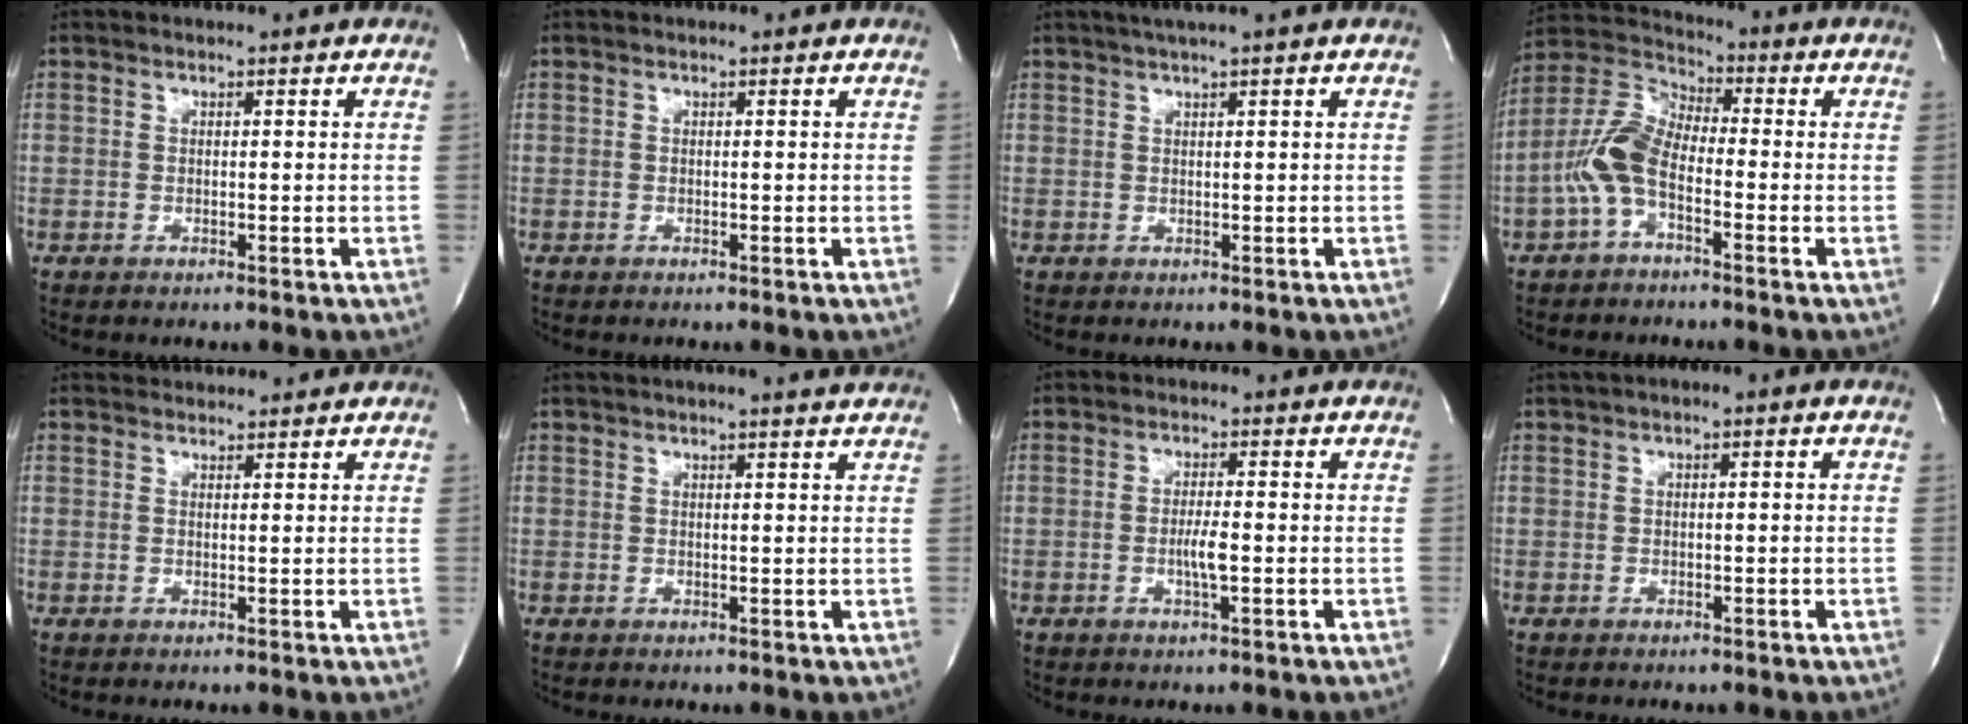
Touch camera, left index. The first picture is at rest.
{"total": 0.0}
{"total": 3.1, "force": [2.2, -0.8, 1.9], "torque": [-0.031, 0.007, 0.041]}
{"total": 8.3, "force": [-3.0, 3.8, 6.8], "torque": [-0.171, 0.016, -0.065]}
{"total": 4.2, "force": [4.1, 0.7, 0.2], "torque": [-0.010, 0.023, 0.056]}
{"total": 8.3, "force": [7.6, -0.2, 3.5], "torque": [-0.054, 0.019, 0.084]}
{"total": 2.6, "force": [-0.8, 0.0, 2.4], "torque": [-0.054, -0.010, -0.013]}
{"total": 1.7, "force": [0.7, 0.4, 1.5], "torque": [-0.027, 0.014, 0.010]}